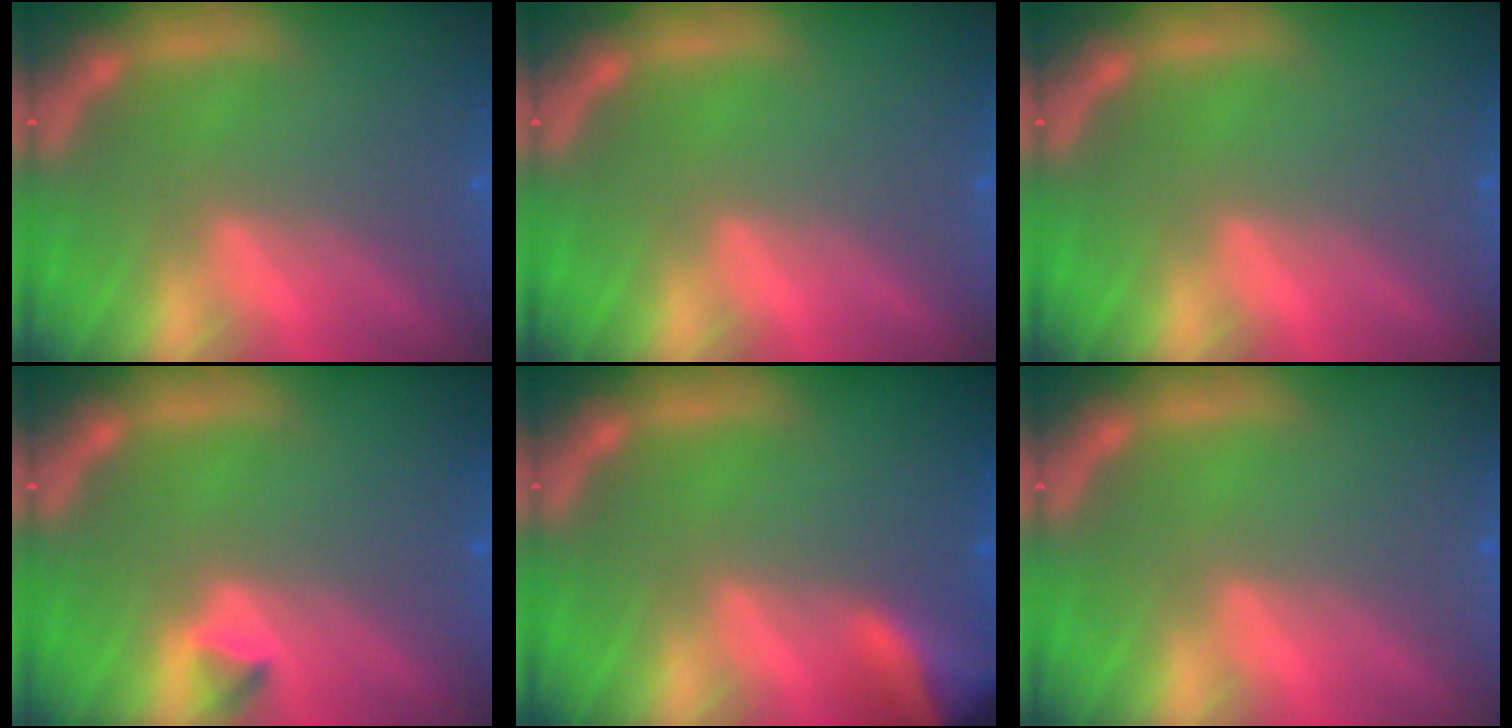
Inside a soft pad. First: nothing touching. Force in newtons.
{"total": 0.0}
{"total": 0.0}
{"total": 0.9}
{"total": 6.5}
{"total": 0.0}